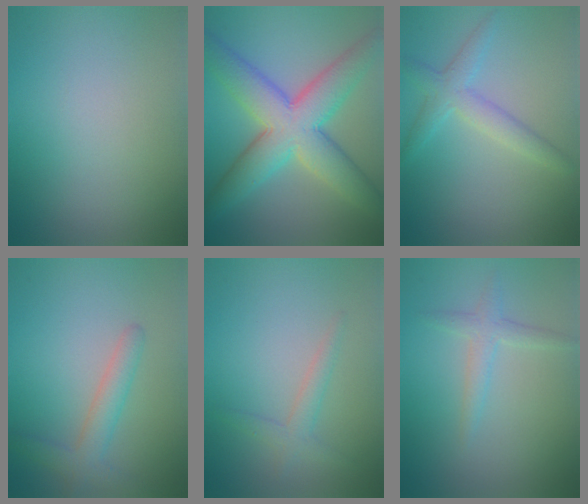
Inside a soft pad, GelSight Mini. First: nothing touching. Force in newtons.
{"total": 9.2, "press": 9.2, "slide": 0.2}
{"total": 2.9, "press": 2.9, "slide": 0.1}
{"total": 2.1, "press": 2.1, "slide": 0.2}
{"total": 1.6, "press": 1.6, "slide": 0.0}
{"total": 1.8, "press": 1.8, "slide": 0.1}